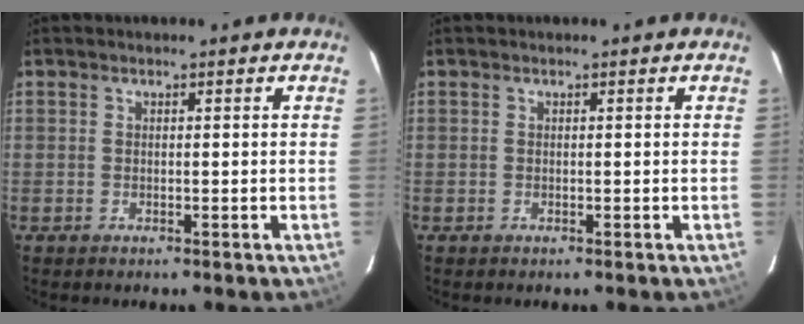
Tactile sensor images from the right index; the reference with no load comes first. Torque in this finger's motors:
{"motor_torque": [0.21, 0.21, 0.00, -0.01]}